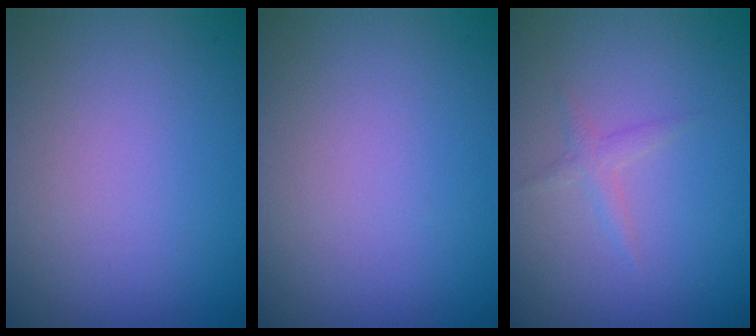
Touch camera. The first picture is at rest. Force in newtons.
{"total": 0.0}
{"total": 1.0, "press": 1.0, "slide": 0.0}